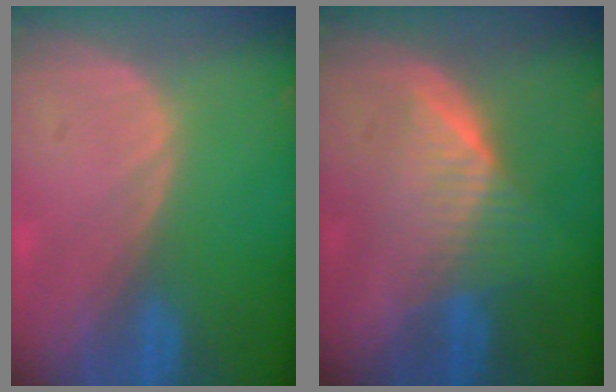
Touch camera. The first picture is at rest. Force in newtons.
{"total": 6.4, "press": 5.8, "slide": 2.6}